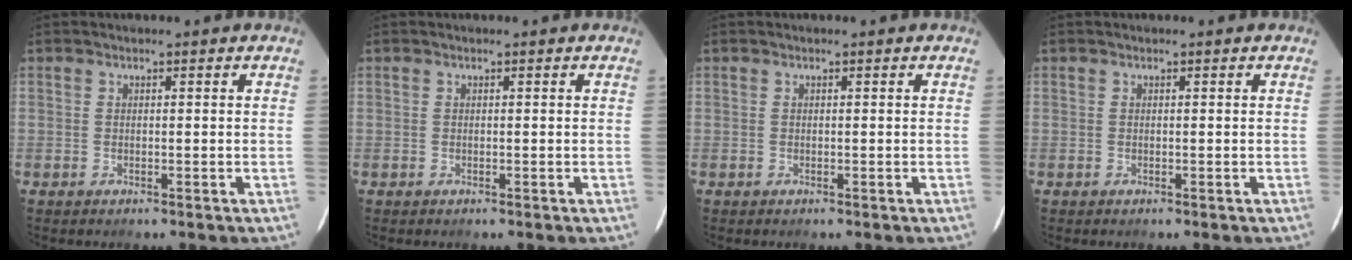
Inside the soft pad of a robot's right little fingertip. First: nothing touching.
{"total": 0.0}
{"total": 0.0}
{"total": 0.0}